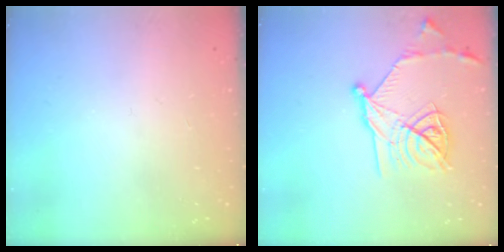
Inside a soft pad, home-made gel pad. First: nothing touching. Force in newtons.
{"total": 17.6, "press": 17.6, "slide": 0.9}